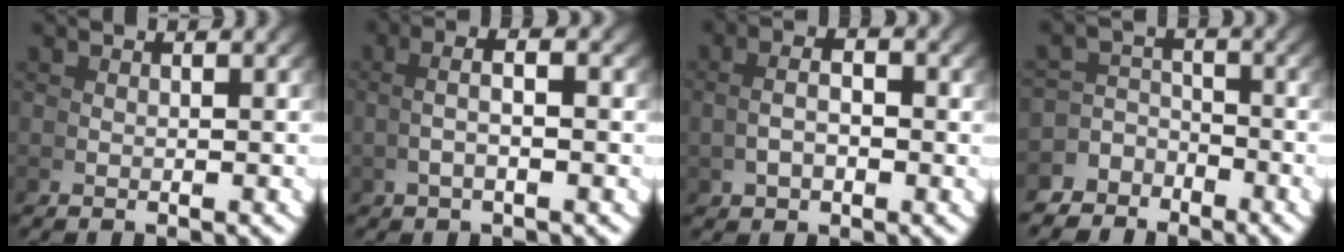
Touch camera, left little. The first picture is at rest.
{"total": 2.6, "force": [0.5, 0.4, 2.6], "torque": [-0.043, 0.008, 0.009]}
{"total": 2.7, "force": [0.3, 1.3, 2.4], "torque": [-0.036, 0.000, 0.010]}
{"total": 4.5, "force": [-2.7, 3.4, 1.1], "torque": [-0.009, -0.010, -0.052]}